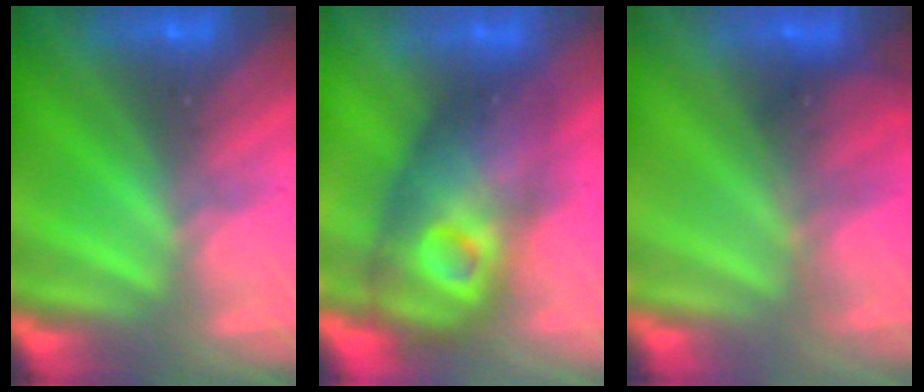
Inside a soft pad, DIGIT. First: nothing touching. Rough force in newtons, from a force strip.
{"total": 3.9}
{"total": 4.6}